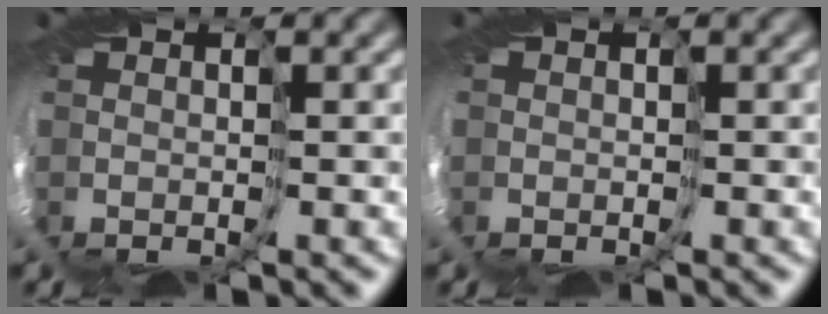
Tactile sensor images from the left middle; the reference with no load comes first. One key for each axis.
{"total": 1.7, "fx": -0.3, "fy": 1.6, "fz": 0.4, "tx": -0.002, "ty": -0.008, "tz": 0.004}